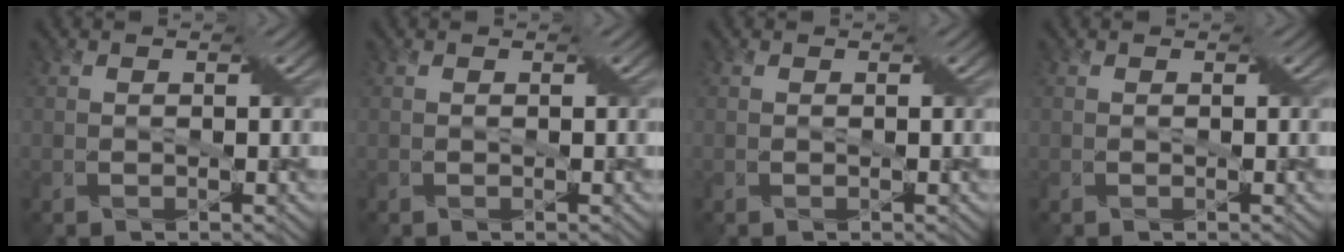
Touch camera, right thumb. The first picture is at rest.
{"total": 0.0}
{"total": 0.0}
{"total": 0.0}